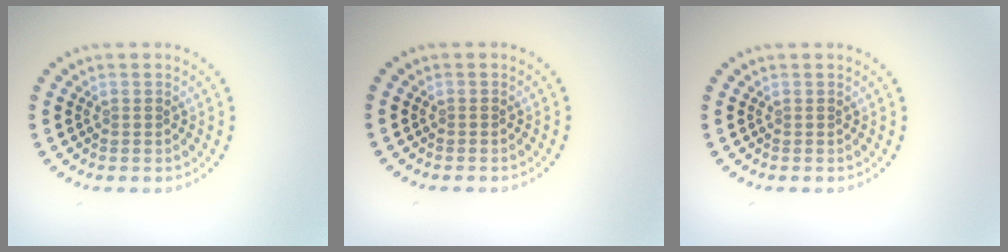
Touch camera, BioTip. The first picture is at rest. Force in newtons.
{"total": 0.0}
{"total": 0.0}